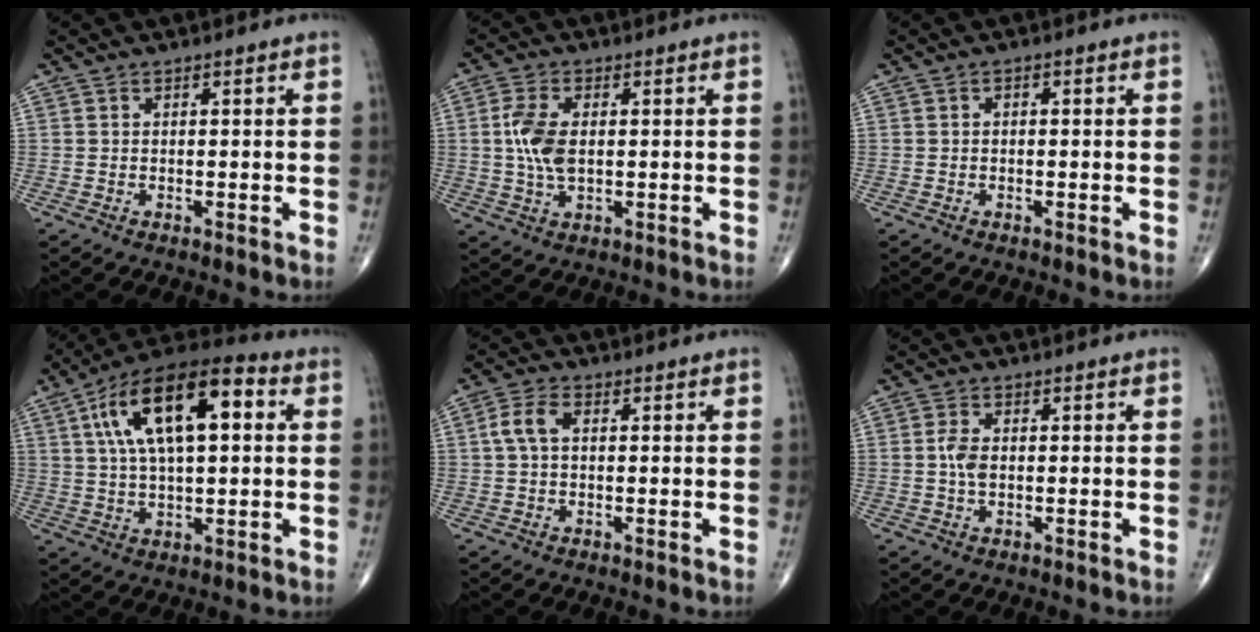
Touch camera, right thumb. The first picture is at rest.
{"total": 7.3, "force": [0.6, 3.9, 6.1], "torque": [-0.133, 0.000, 0.011]}
{"total": 0.8, "force": [0.1, 0.5, 0.6], "torque": [-0.006, 0.004, -0.002]}
{"total": 19.6, "force": [5.1, 8.6, 16.9], "torque": [-0.283, 0.023, 0.076]}
{"total": 4.6, "force": [0.7, 2.7, 3.6], "torque": [-0.082, 0.014, 0.009]}
{"total": 3.2, "force": [0.0, 1.8, 2.6], "torque": [-0.054, 0.003, -0.002]}